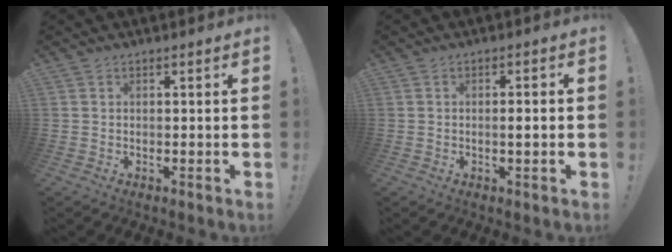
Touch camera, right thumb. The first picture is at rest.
{"total": 2.4, "force": [-0.4, 0.0, 2.4], "torque": [-0.033, -0.003, -0.011]}